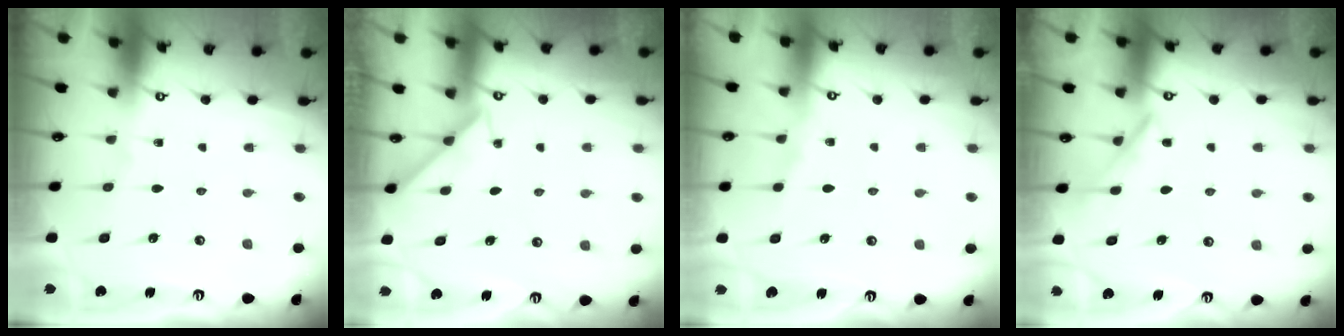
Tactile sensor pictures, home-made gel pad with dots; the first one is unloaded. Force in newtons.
{"total": 2.9, "press": 2.8, "slide": 0.4}
{"total": 3.7, "press": 3.7, "slide": 0.6}
{"total": 4.2, "press": 4.2, "slide": 0.6}